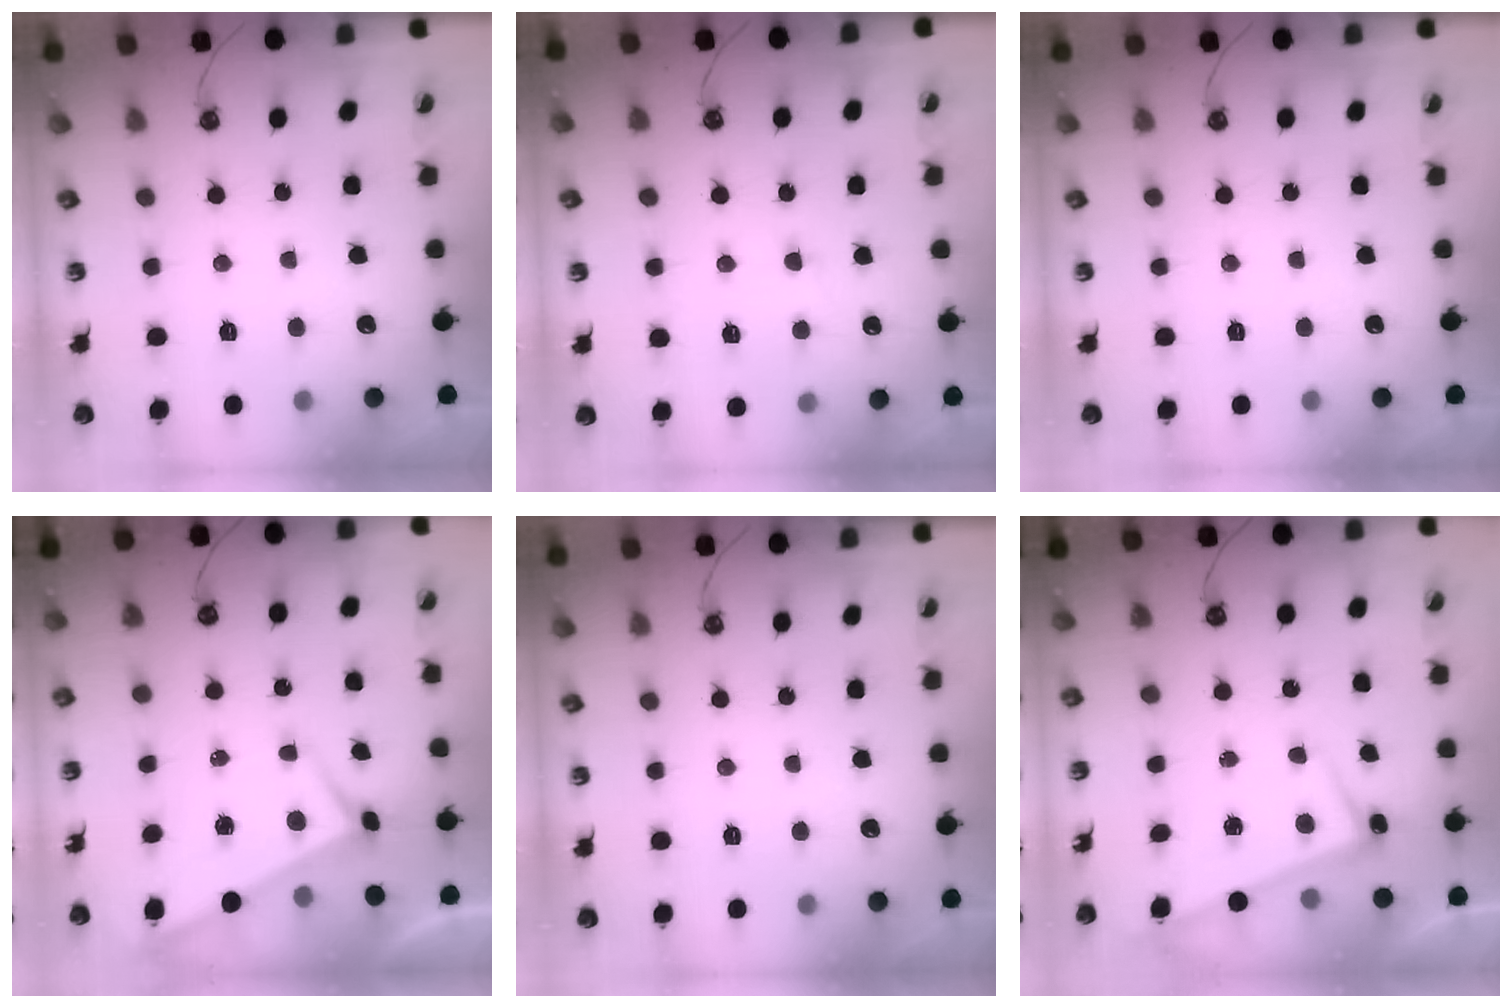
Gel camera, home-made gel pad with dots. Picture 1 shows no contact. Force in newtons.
{"total": 0.9, "press": 0.5, "slide": 0.8}
{"total": 0.0}
{"total": 3.6, "press": 3.6, "slide": 0.2}
{"total": 0.0}
{"total": 2.5, "press": 2.4, "slide": 0.7}